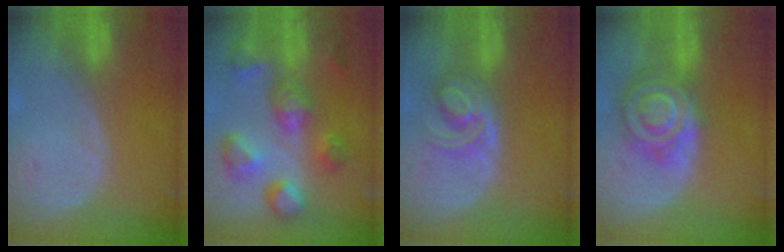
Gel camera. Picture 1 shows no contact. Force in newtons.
{"total": 11.0, "press": 9.9, "slide": 4.7}
{"total": 5.6, "press": 5.4, "slide": 1.1}
{"total": 9.0, "press": 8.9, "slide": 0.6}